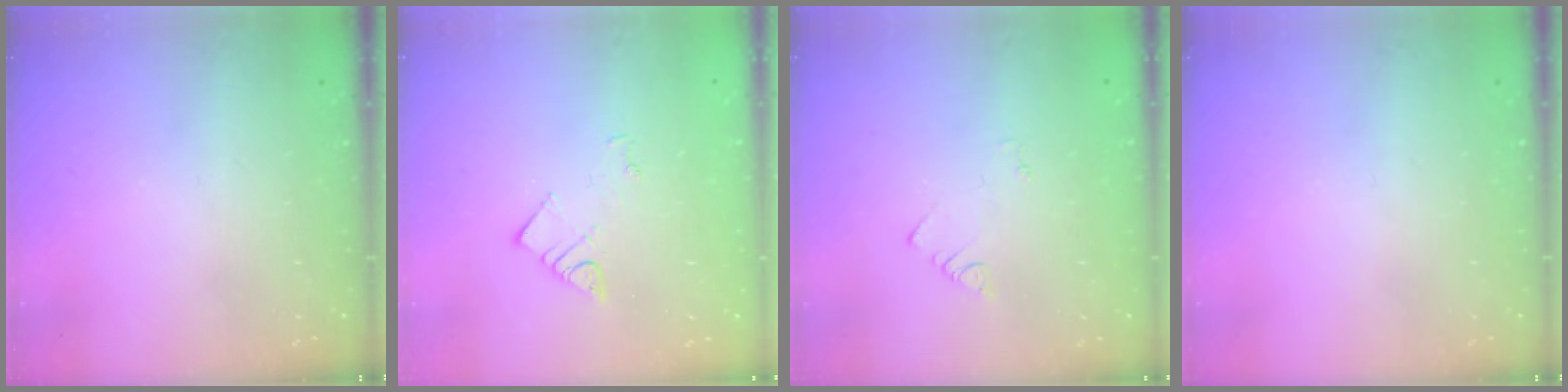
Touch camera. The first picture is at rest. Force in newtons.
{"total": 4.1, "press": 4.1, "slide": 0.2}
{"total": 1.1, "press": 1.1, "slide": 0.3}
{"total": 0.0}